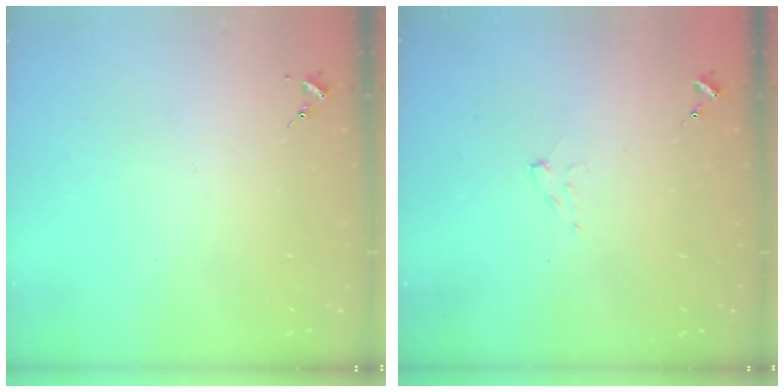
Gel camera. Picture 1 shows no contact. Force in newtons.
{"total": 6.0, "press": 6.0, "slide": 0.6}